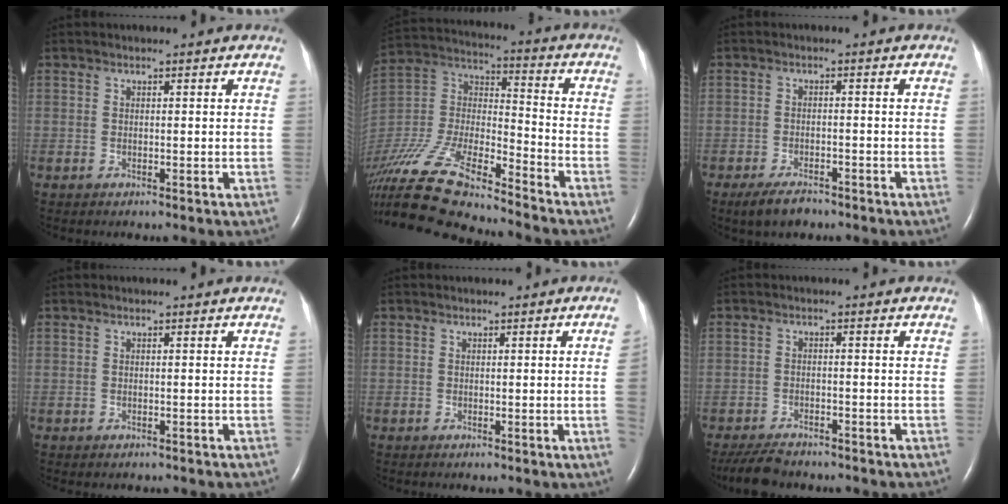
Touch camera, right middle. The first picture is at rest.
{"total": 21.4, "force": [-18.9, 1.7, 9.8], "torque": [-0.255, -0.012, -0.358]}
{"total": 3.5, "force": [-2.6, 1.2, 2.0], "torque": [-0.045, -0.005, -0.042]}
{"total": 0.0}
{"total": 2.4, "force": [-0.1, -1.2, 2.0], "torque": [-0.023, -0.003, 0.001]}
{"total": 6.5, "force": [-5.8, 1.8, 2.3], "torque": [-0.043, -0.016, -0.096]}